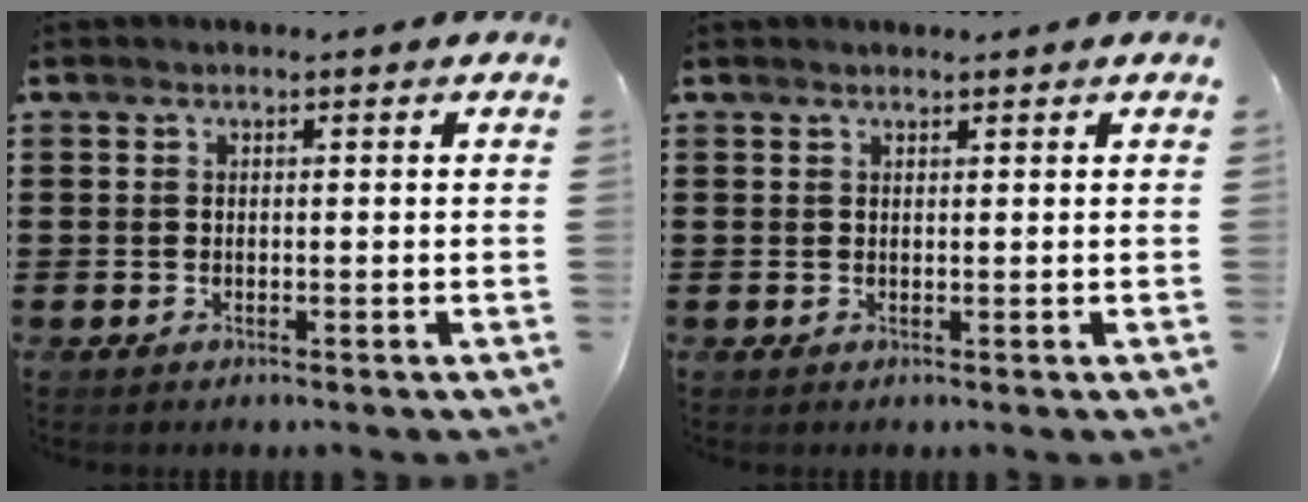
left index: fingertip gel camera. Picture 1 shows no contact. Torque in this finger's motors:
{"motor_torque": [0.29, -0.11, 0.00, -0.01]}